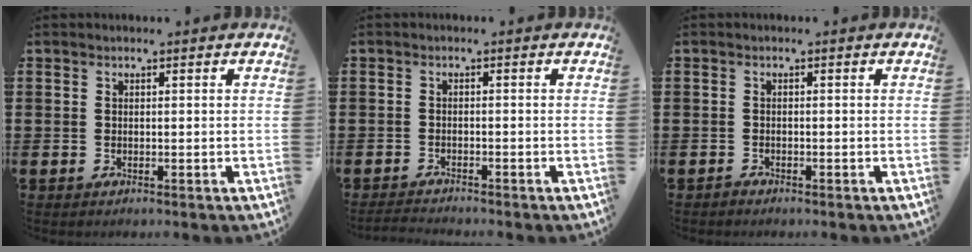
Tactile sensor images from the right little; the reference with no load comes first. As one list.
[{"total": 1.3, "force": [-1.3, 0.0, 0.2], "torque": [-0.006, 0.002, -0.026]}, {"total": 0.6, "force": [-0.6, 0.2, 0.0], "torque": [-0.002, -0.001, -0.012]}]